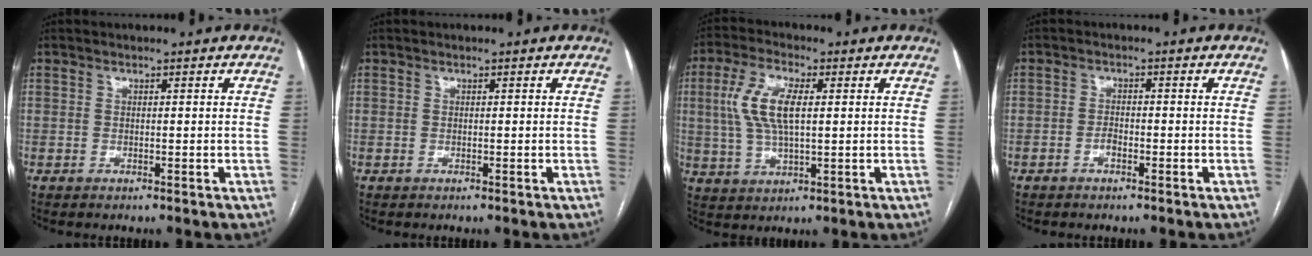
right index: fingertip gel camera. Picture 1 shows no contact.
{"total": 0.0}
{"total": 8.9, "force": [1.6, 3.0, 8.3], "torque": [-0.187, 0.012, 0.033]}
{"total": 1.6, "force": [-0.9, 0.6, 1.1], "torque": [-0.021, 0.003, -0.016]}